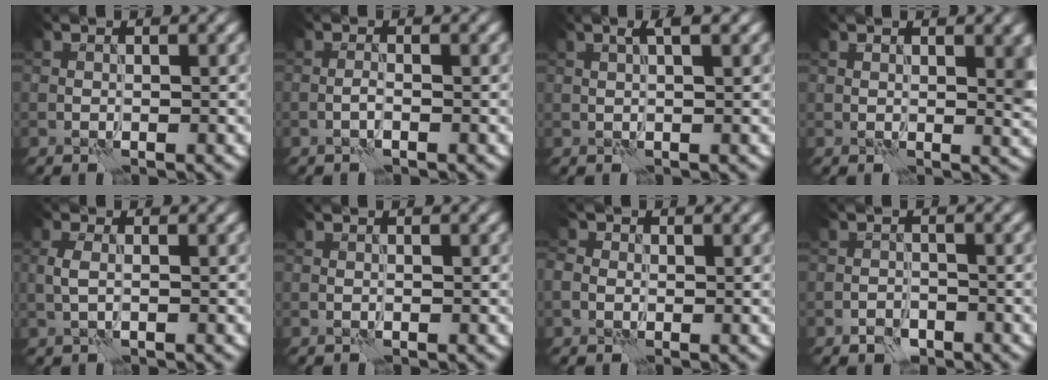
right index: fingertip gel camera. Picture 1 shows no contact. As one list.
[{"total": 0.8, "force": [-0.4, 0.0, 0.6], "torque": [-0.013, 0.003, -0.011]}, {"total": 2.0, "force": [1.0, 0.1, 1.7], "torque": [-0.026, -0.003, 0.015]}, {"total": 2.6, "force": [0.9, 1.1, 2.2], "torque": [-0.033, 0.000, 0.017]}, {"total": 1.4, "force": [0.0, 0.6, 1.3], "torque": [-0.032, 0.004, -0.002]}, {"total": 0.0}, {"total": 2.2, "force": [-0.2, 2.0, 0.9], "torque": [-0.008, 0.007, -0.011]}, {"total": 1.5, "force": [-1.1, 0.9, 0.5], "torque": [-0.003, 0.004, -0.023]}]